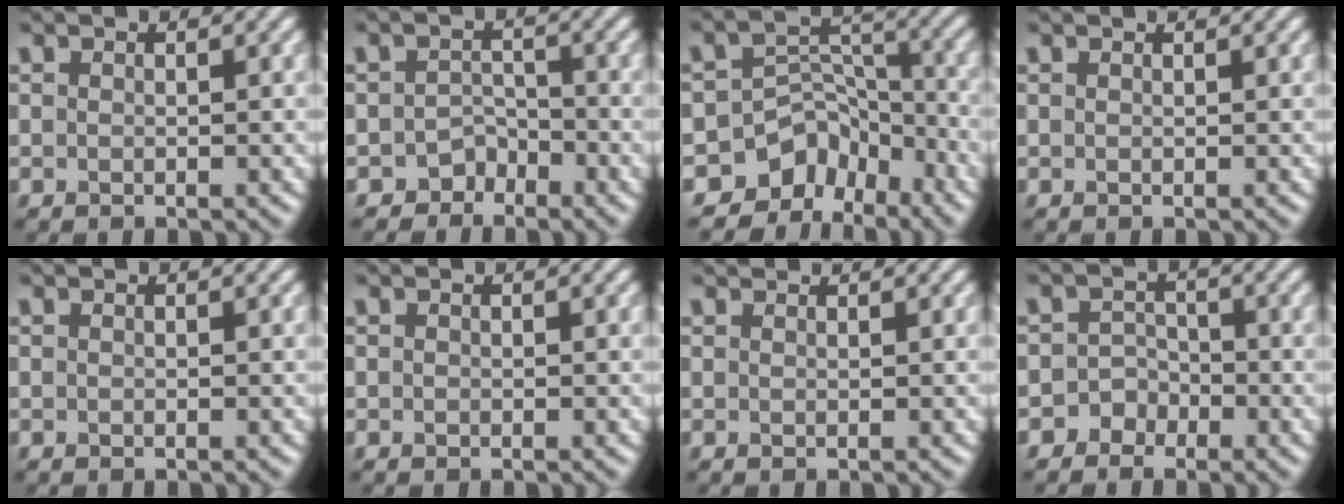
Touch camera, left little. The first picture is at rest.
{"total": 1.9, "force": [-1.5, 1.1, 0.1], "torque": [0.008, 0.011, -0.030]}
{"total": 6.8, "force": [-5.0, 4.3, 1.8], "torque": [-0.006, 0.010, -0.085]}
{"total": 0.9, "force": [0.8, 0.2, 0.3], "torque": [-0.005, -0.002, 0.005]}
{"total": 0.0}
{"total": 0.0}
{"total": 1.5, "force": [1.5, 0.2, 0.4], "torque": [-0.015, -0.002, 0.014]}
{"total": 2.1, "force": [-1.4, 1.6, 0.1], "torque": [0.023, 0.012, -0.036]}